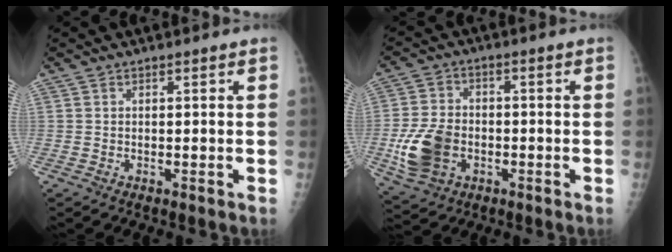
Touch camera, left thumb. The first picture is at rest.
{"total": 10.6, "force": [-2.8, 7.6, 6.8], "torque": [-0.130, 0.007, -0.046]}